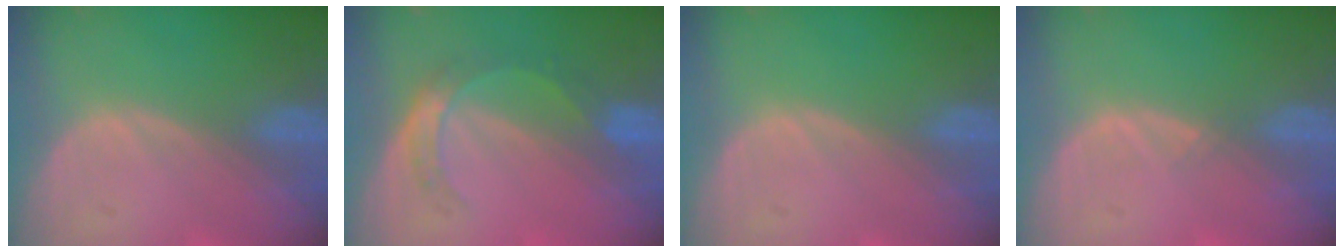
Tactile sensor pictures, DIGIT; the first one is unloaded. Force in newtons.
{"total": 5.4, "press": 4.7, "slide": 2.5}
{"total": 0.0}
{"total": 0.7, "press": 0.5, "slide": 0.4}